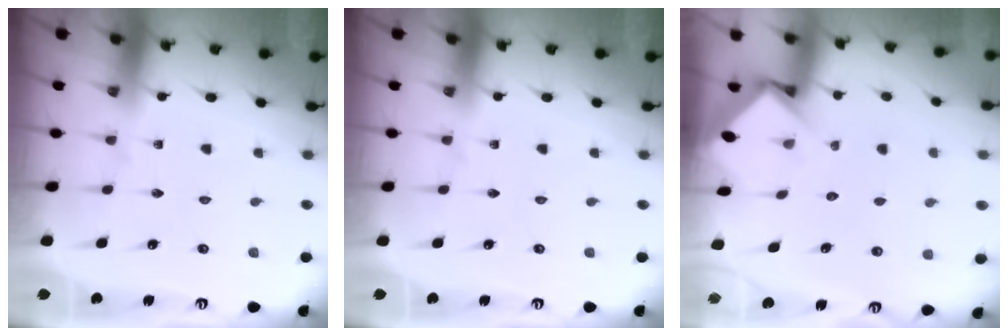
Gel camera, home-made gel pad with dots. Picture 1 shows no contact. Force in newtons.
{"total": 0.0}
{"total": 3.7, "press": 3.7, "slide": 0.2}